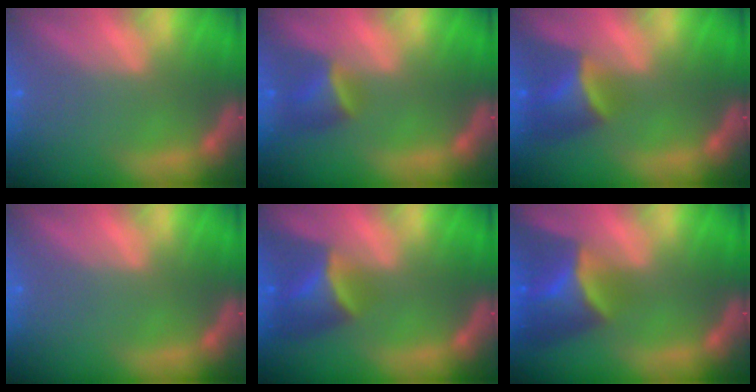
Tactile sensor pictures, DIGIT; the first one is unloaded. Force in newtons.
{"total": 3.4}
{"total": 5.0}
{"total": 0.0}
{"total": 5.5}
{"total": 6.9}